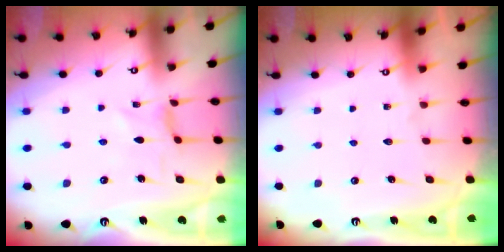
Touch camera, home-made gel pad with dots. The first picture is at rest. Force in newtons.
{"total": 0.0}